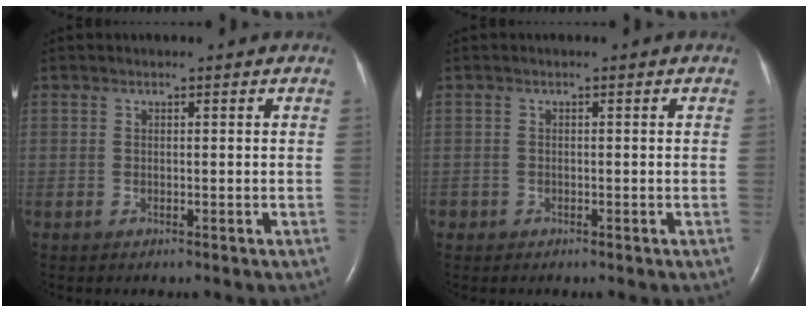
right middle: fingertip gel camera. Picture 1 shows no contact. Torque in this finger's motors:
{"motor_torque": [0.13, -0.13, -0.05, -0.01]}